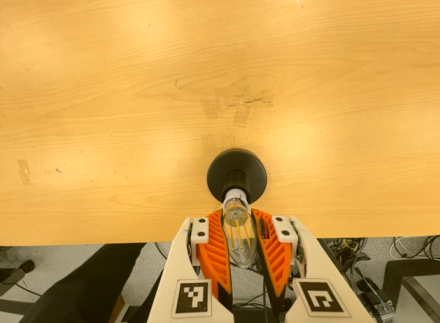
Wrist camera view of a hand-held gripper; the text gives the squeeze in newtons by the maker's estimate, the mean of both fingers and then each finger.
{"total": 22.6, "left": 25.4, "right": 19.7}